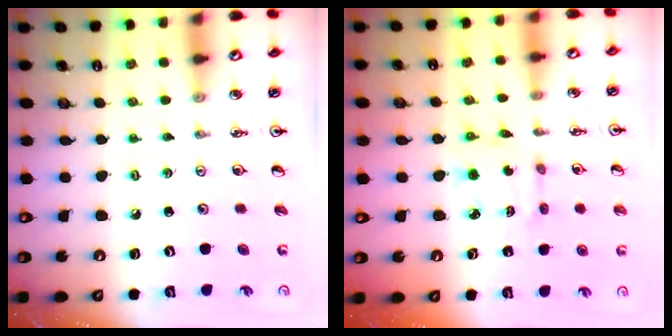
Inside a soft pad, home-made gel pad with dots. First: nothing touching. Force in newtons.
{"total": 3.9, "press": 3.9, "slide": 0.2}